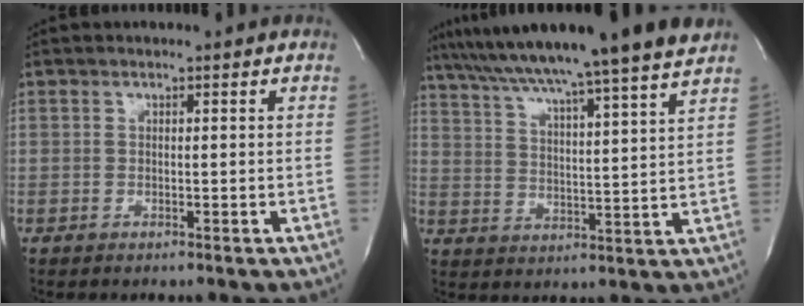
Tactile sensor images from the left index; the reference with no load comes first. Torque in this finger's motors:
{"motor_torque": [0.55, -0.65, 0.91, 0.21]}